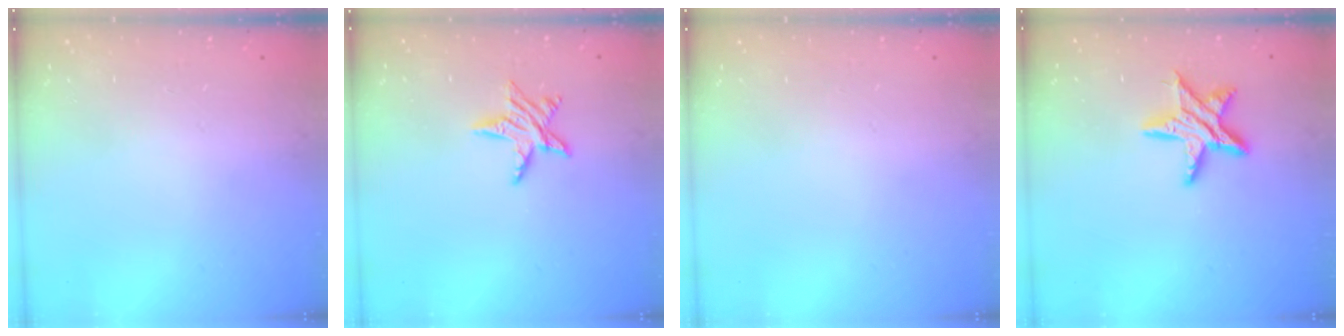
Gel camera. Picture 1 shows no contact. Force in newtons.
{"total": 6.9, "press": 6.9, "slide": 0.2}
{"total": 0.0}
{"total": 12.4, "press": 12.4, "slide": 0.8}